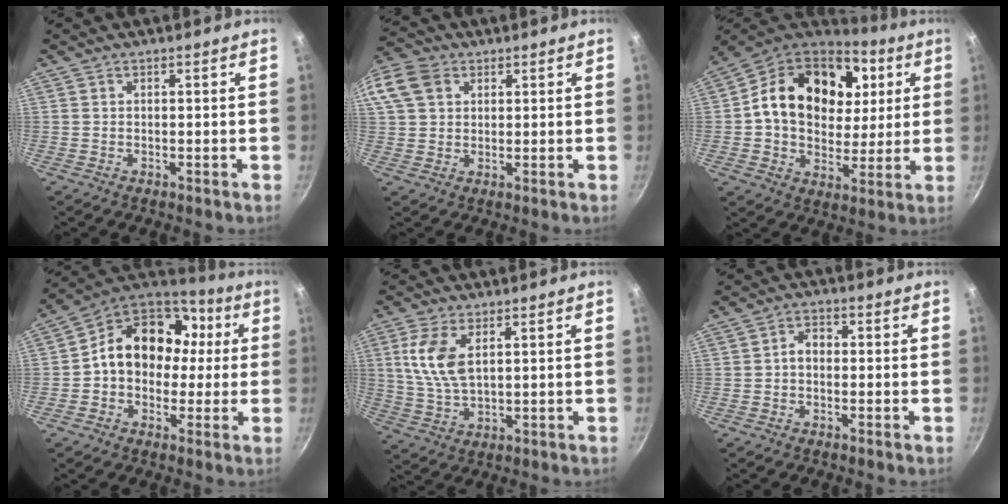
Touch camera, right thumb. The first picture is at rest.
{"total": 13.7, "force": [5.1, 10.4, 7.3], "torque": [-0.169, 0.028, 0.089]}
{"total": 22.6, "force": [5.9, 17.0, 13.7], "torque": [-0.214, 0.004, 0.092]}
{"total": 17.4, "force": [1.5, 14.0, 10.2], "torque": [-0.122, 0.051, 0.011]}
{"total": 8.8, "force": [2.7, 4.4, 7.1], "torque": [-0.144, -0.011, 0.059]}
{"total": 3.1, "force": [-0.4, 2.3, 2.0], "torque": [-0.021, 0.013, -0.013]}